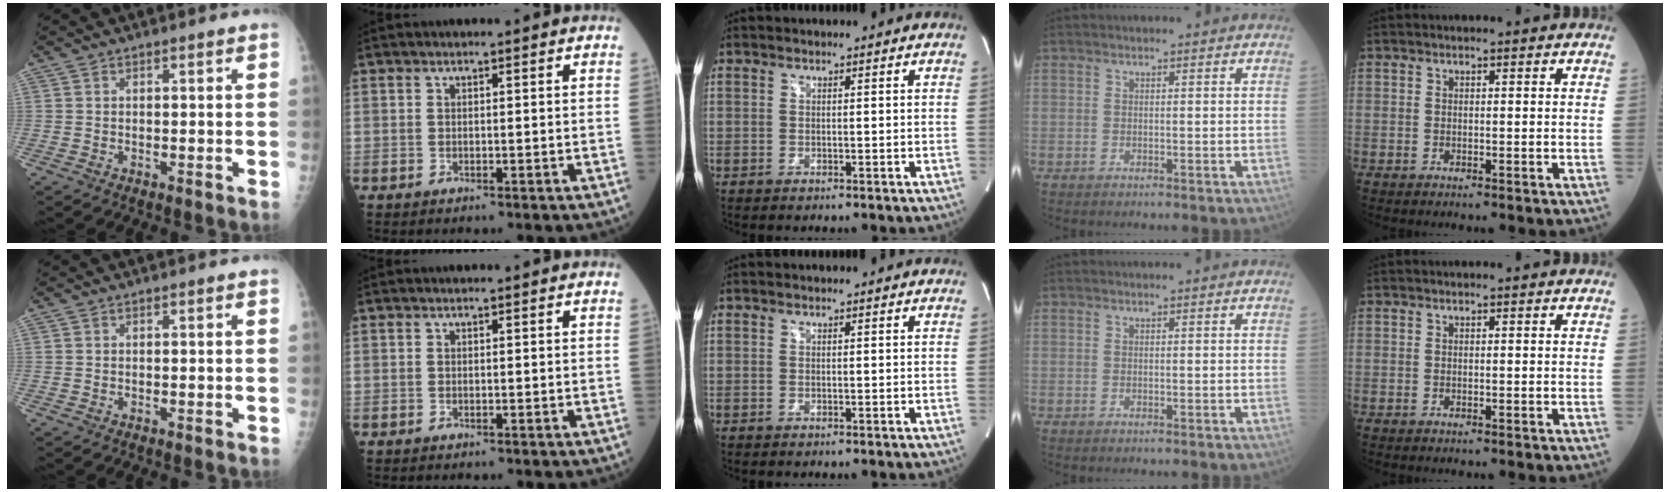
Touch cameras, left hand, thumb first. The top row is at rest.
{}